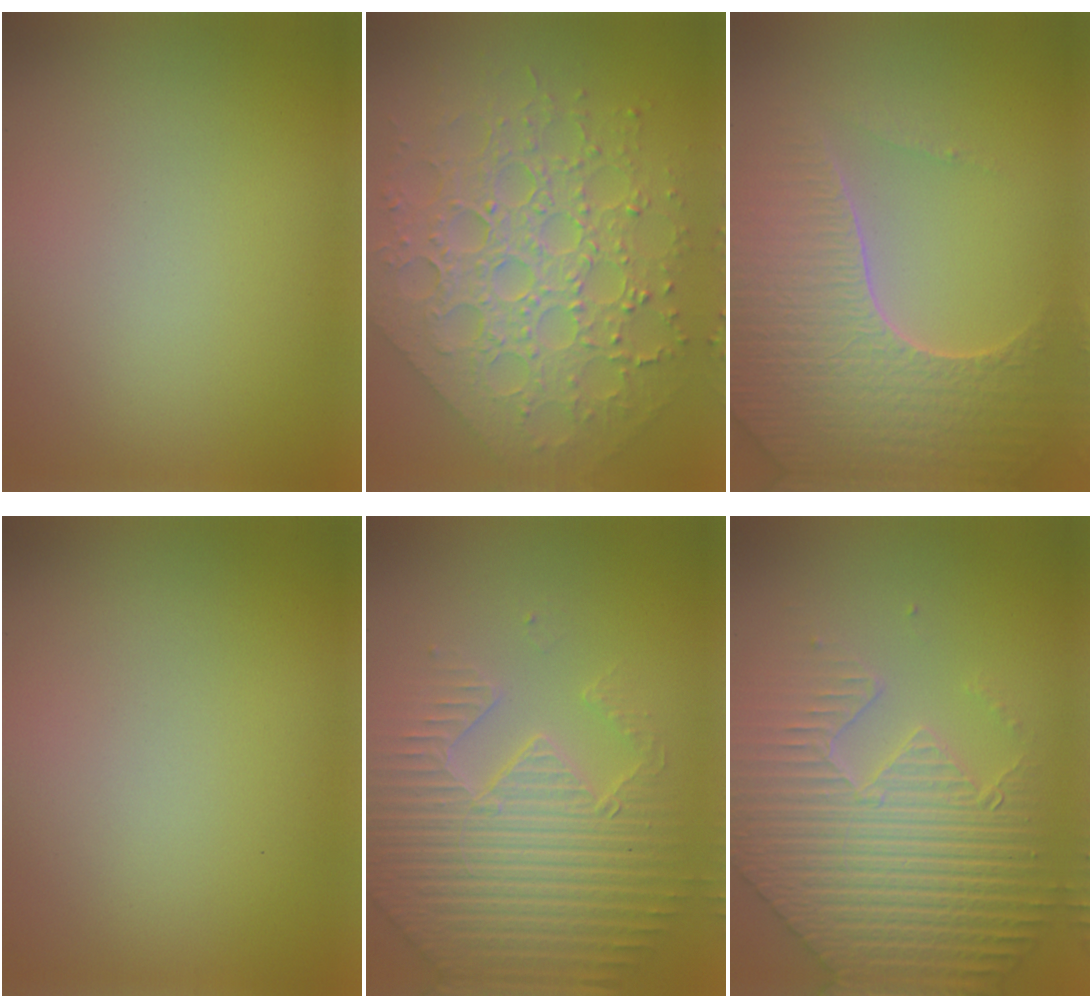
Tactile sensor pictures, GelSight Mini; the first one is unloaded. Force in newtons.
{"total": 7.7, "press": 6.3, "slide": 4.3}
{"total": 7.0, "press": 6.8, "slide": 1.7}
{"total": 0.0}
{"total": 5.3, "press": 5.1, "slide": 1.5}
{"total": 7.5, "press": 6.1, "slide": 4.4}